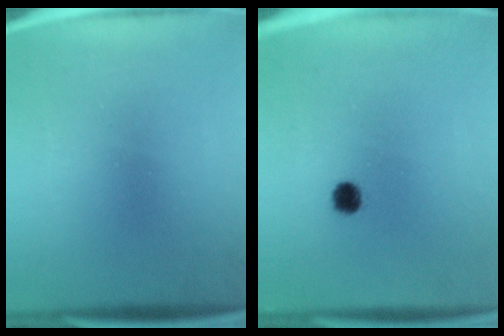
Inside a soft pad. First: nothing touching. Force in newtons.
{"total": 2.8}